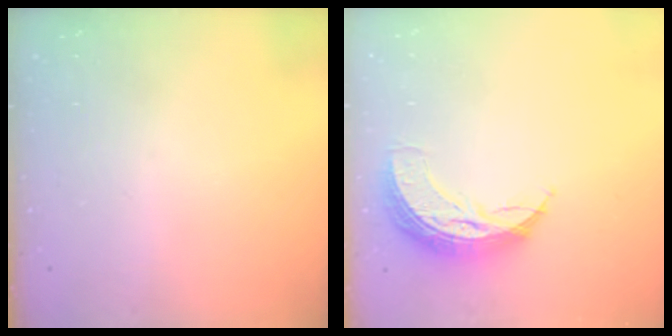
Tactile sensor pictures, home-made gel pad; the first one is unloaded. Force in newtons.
{"total": 9.9, "press": 9.9, "slide": 0.6}